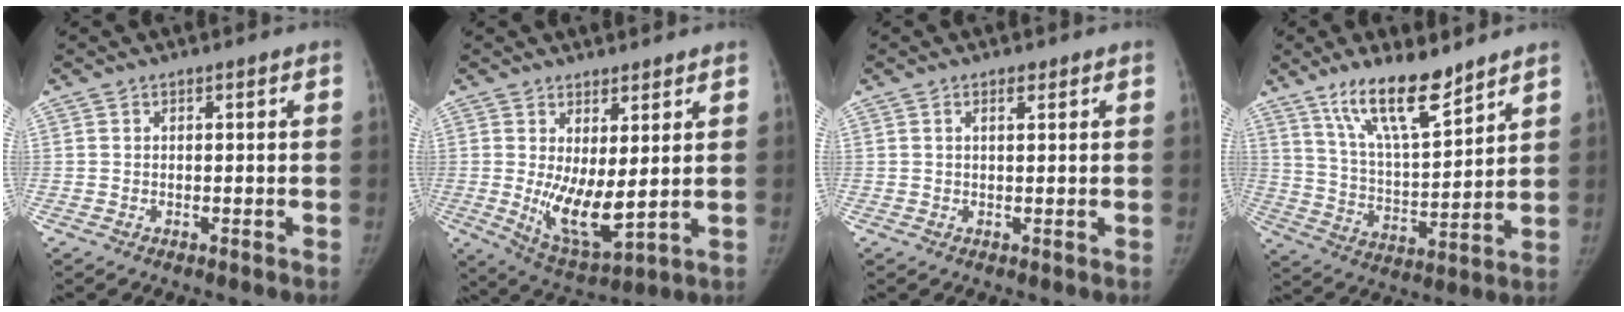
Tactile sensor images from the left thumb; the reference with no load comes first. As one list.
[{"total": 9.7, "force": [0.9, 3.4, 9.1], "torque": [-0.152, -0.034, 0.030]}, {"total": 1.3, "force": [0.7, 0.5, 1.0], "torque": [-0.014, -0.001, 0.011]}, {"total": 14.4, "force": [10.3, 3.8, 9.3], "torque": [-0.144, -0.066, 0.196]}]